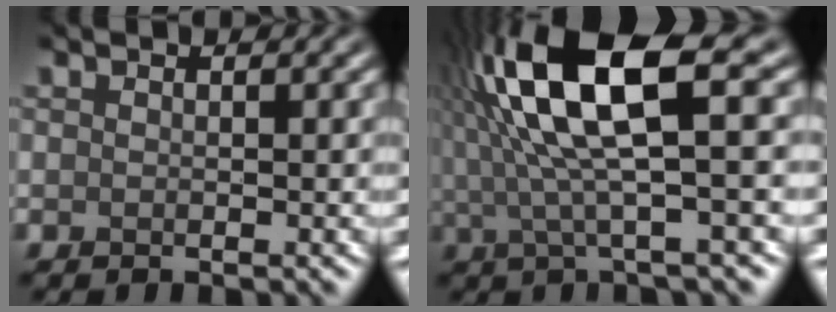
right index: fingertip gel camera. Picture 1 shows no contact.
{"total": 11.5, "force": [2.5, 2.8, 10.9], "torque": [-0.212, 0.019, 0.048]}